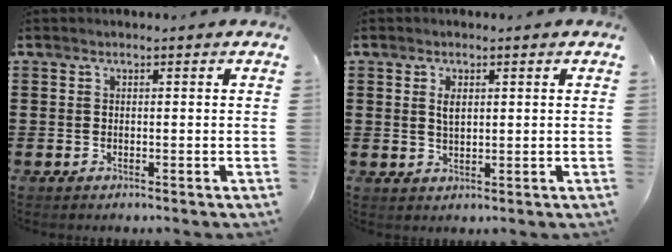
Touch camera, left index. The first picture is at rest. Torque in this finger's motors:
{"motor_torque": [0.32, 0.12, 0.17, 0.09]}